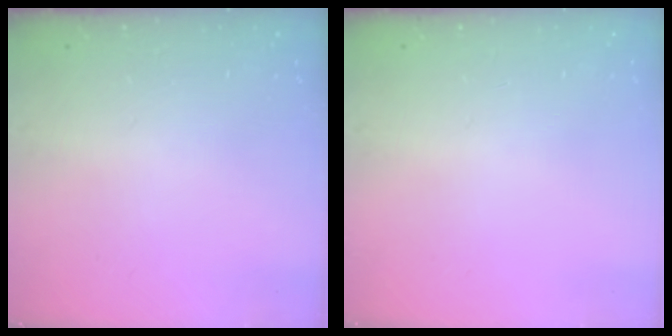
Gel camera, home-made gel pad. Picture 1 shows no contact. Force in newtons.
{"total": 0.0}